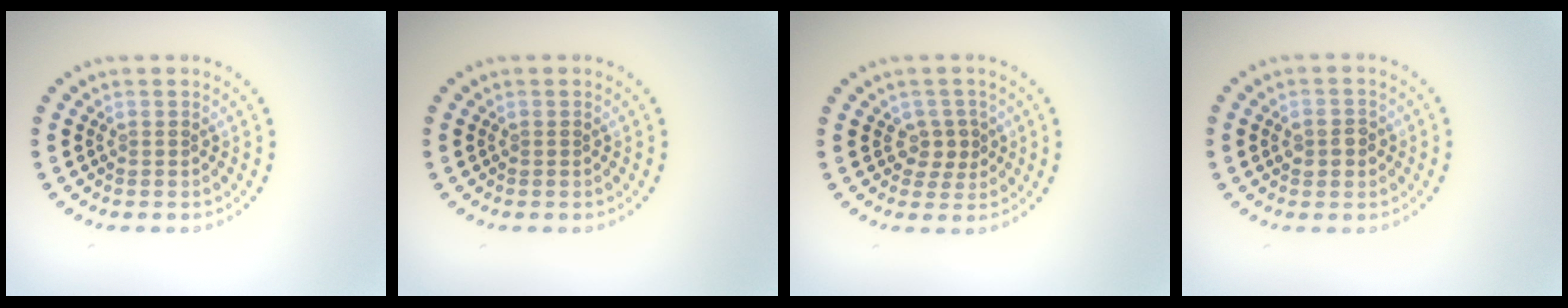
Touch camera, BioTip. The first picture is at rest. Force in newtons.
{"total": 0.0}
{"total": 1.8, "press": 1.5, "slide": 1.0}
{"total": 1.8, "press": 1.8, "slide": 0.1}